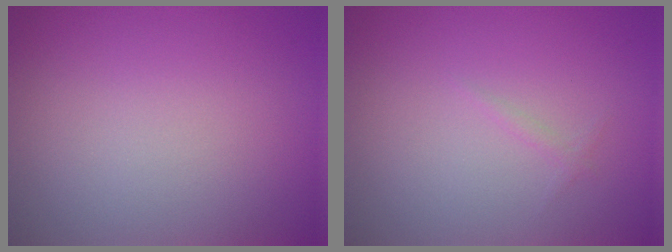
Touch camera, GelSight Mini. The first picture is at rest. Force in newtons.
{"total": 0.5, "press": 0.5, "slide": 0.0}